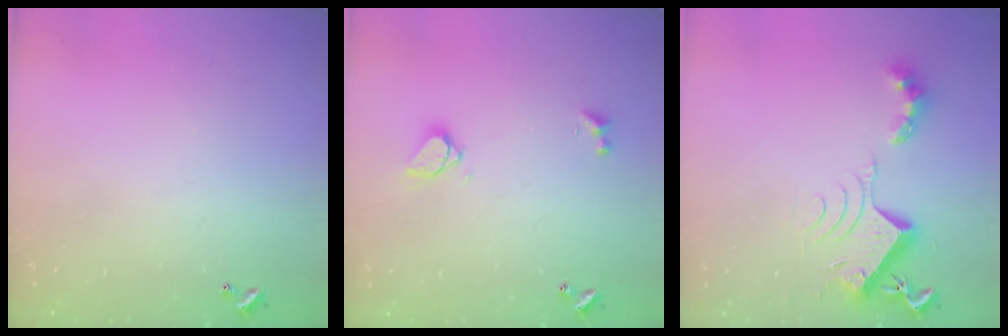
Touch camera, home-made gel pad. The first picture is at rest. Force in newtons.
{"total": 1.6, "press": 1.5, "slide": 0.5}
{"total": 8.5, "press": 8.5, "slide": 0.9}